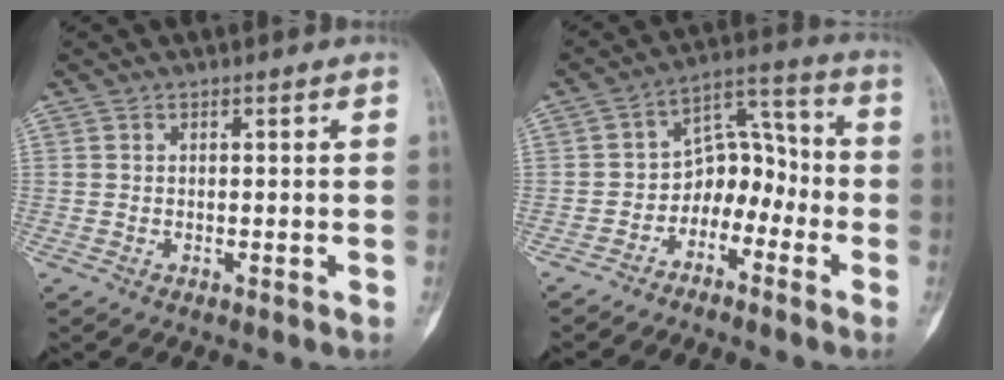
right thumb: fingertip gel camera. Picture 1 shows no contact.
{"total": 9.0, "force": [-3.9, 6.5, 4.8], "torque": [-0.032, 0.071, -0.079]}